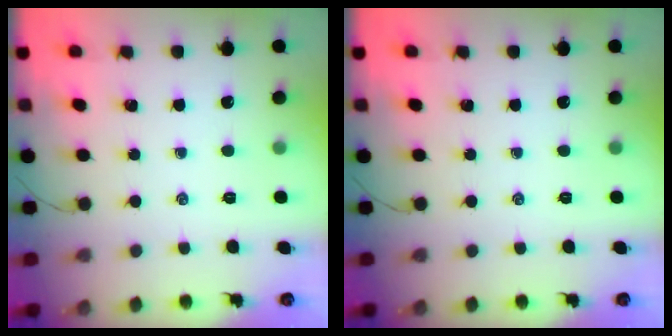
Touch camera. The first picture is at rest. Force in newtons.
{"total": 0.0}